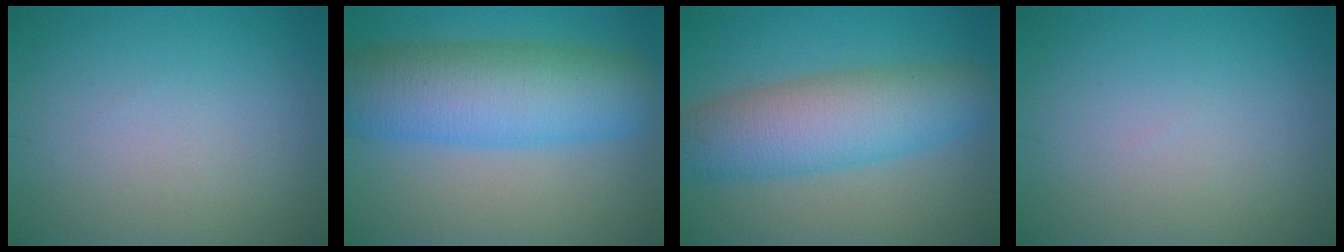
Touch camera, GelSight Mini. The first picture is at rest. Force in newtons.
{"total": 9.7, "press": 9.7, "slide": 0.2}
{"total": 8.0, "press": 8.0, "slide": 0.4}
{"total": 0.0}